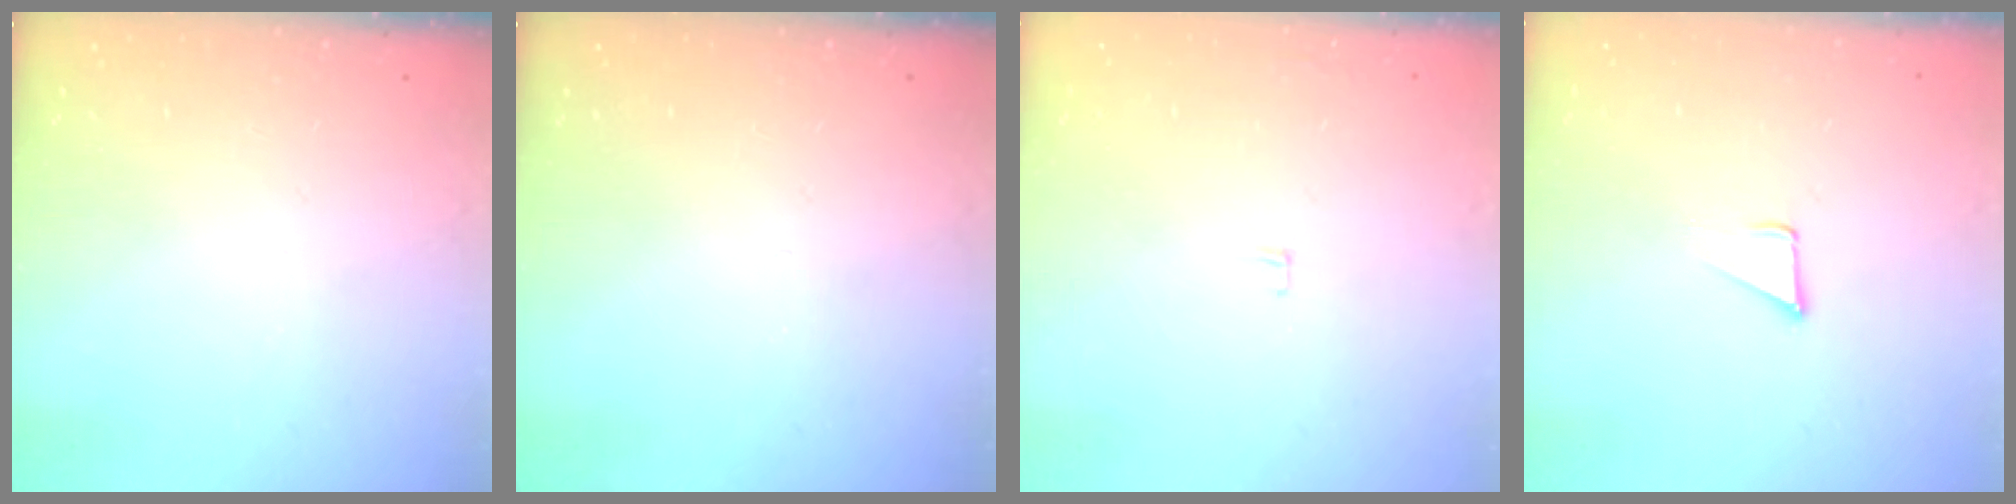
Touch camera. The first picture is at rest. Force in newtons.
{"total": 0.0}
{"total": 3.9, "press": 3.8, "slide": 0.4}
{"total": 2.8, "press": 2.8, "slide": 0.2}